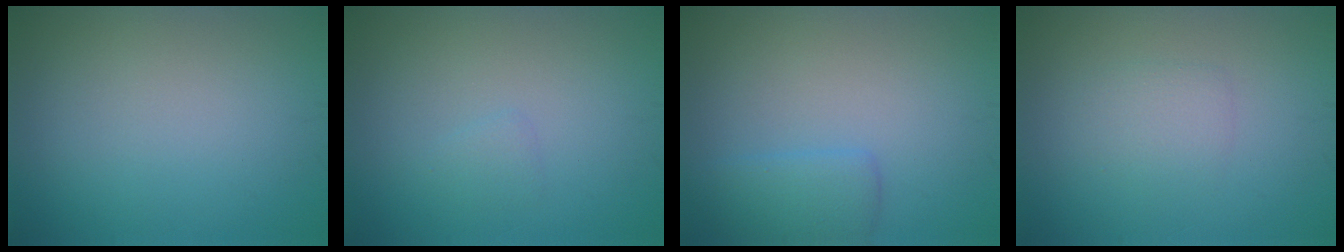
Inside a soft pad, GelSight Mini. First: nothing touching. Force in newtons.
{"total": 0.8, "press": 0.8, "slide": 0.0}
{"total": 2.4, "press": 2.4, "slide": 0.1}
{"total": 1.6, "press": 1.6, "slide": 0.1}